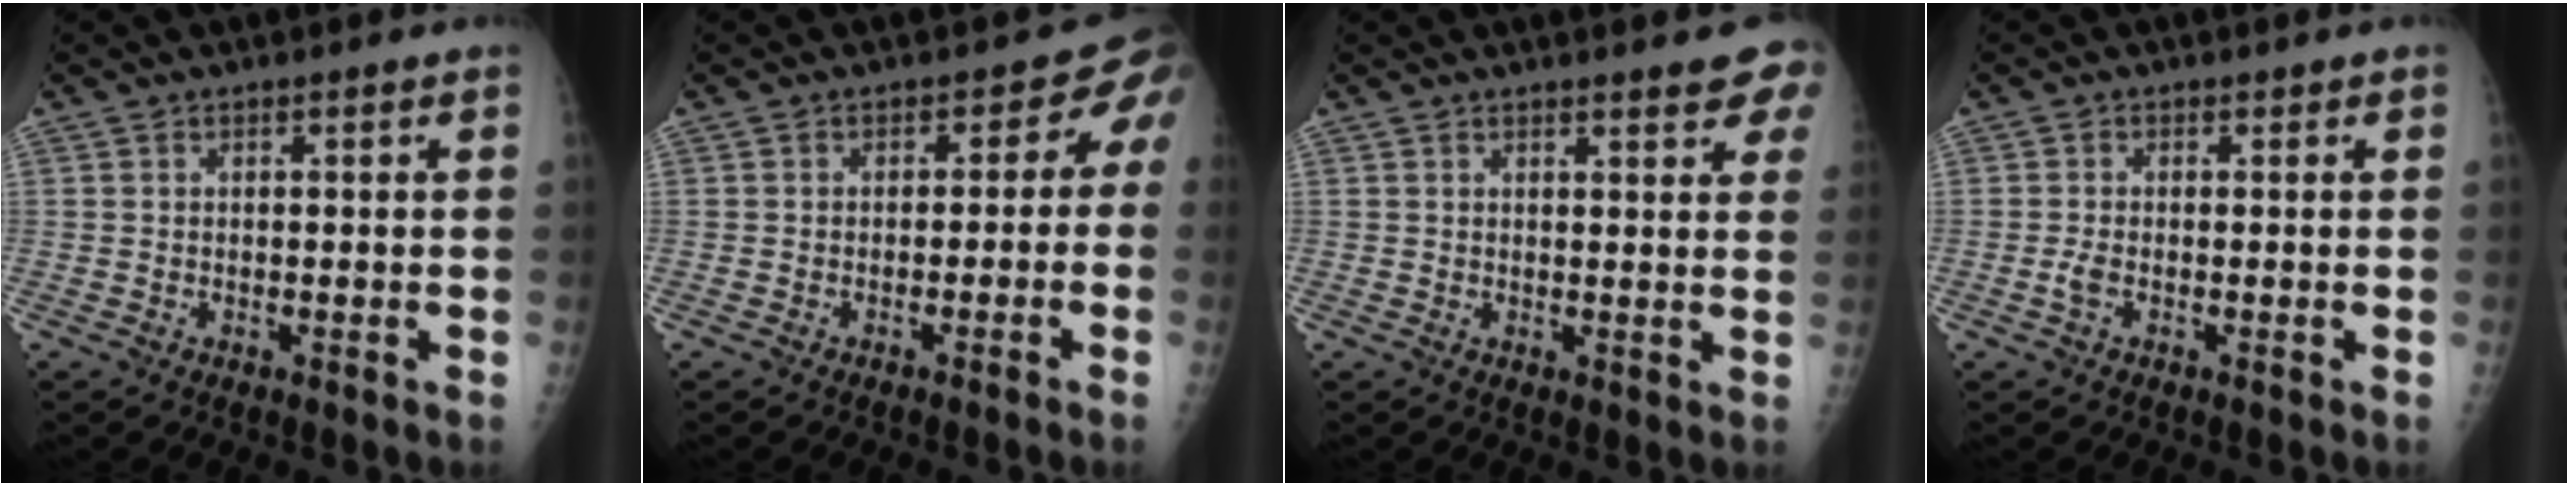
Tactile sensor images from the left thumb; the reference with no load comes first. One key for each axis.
{"total": 3.8, "fx": -1.6, "fy": 3.1, "fz": 1.7, "tx": 0.010, "ty": 0.022, "tz": -0.028}
{"total": 6.2, "fx": 4.3, "fy": 1.6, "fz": 4.2, "tx": -0.029, "ty": -0.014, "tz": 0.045}
{"total": 1.6, "fx": -0.4, "fy": 0.9, "fz": 1.3, "tx": -0.024, "ty": 0.000, "tz": -0.009}